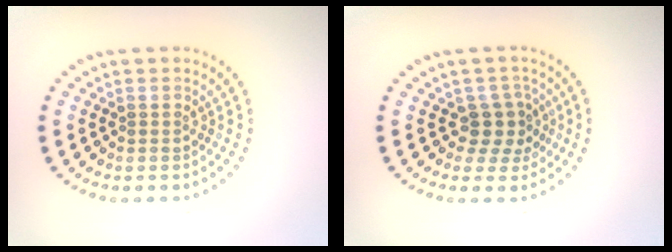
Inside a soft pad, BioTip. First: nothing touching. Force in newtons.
{"total": 2.7, "press": 2.1, "slide": 1.7}